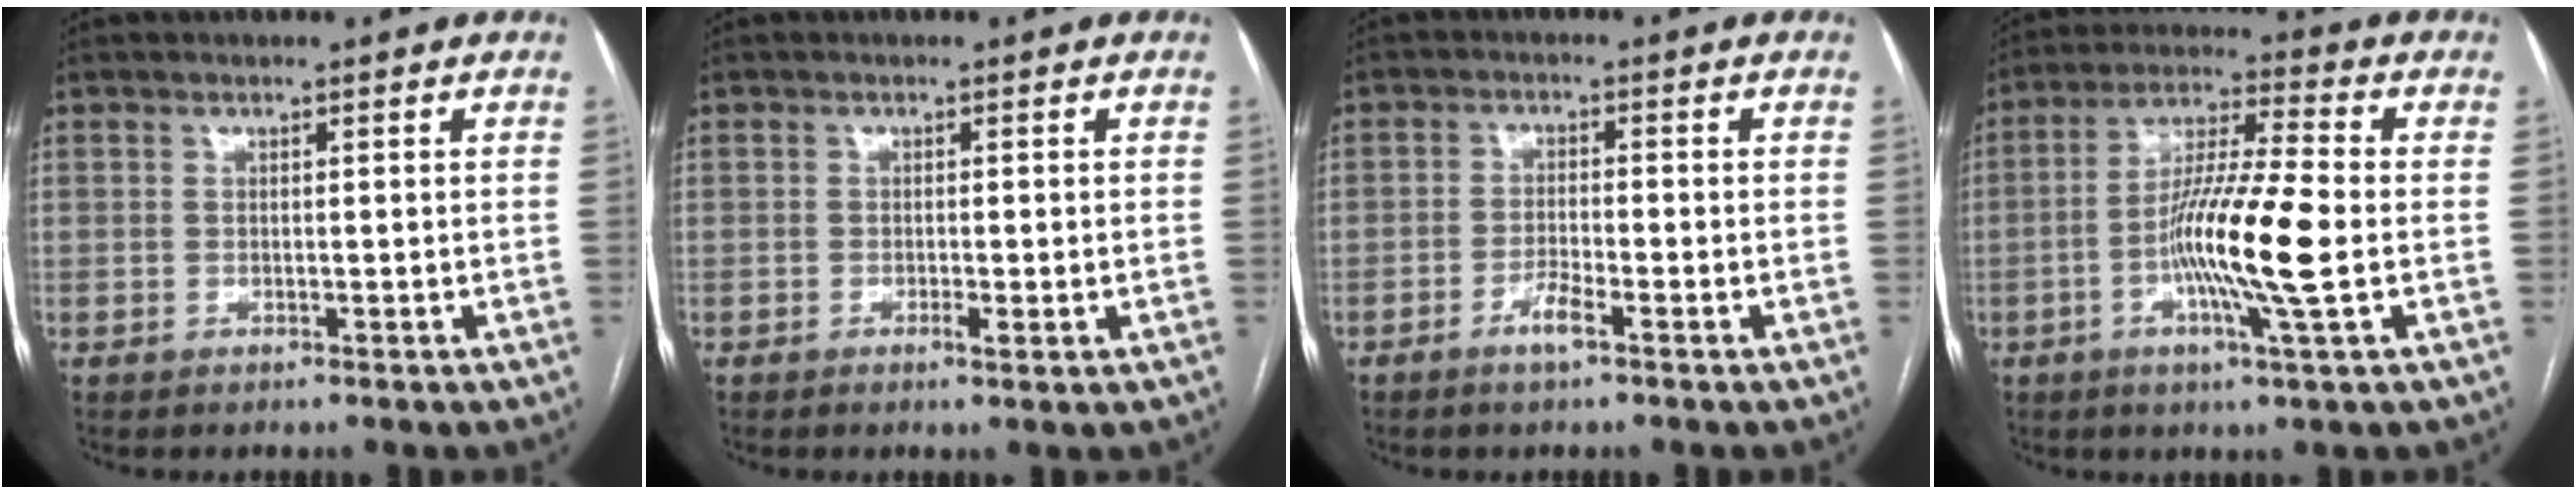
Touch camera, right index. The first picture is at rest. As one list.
[{"total": 1.5, "force": [-0.6, 0.4, 1.3], "torque": [-0.022, -0.001, -0.008]}, {"total": 2.9, "force": [-1.9, 0.2, 2.2], "torque": [-0.043, 0.000, -0.041]}, {"total": 13.3, "force": [-2.7, 0.0, 13.0], "torque": [-0.247, -0.007, -0.057]}]